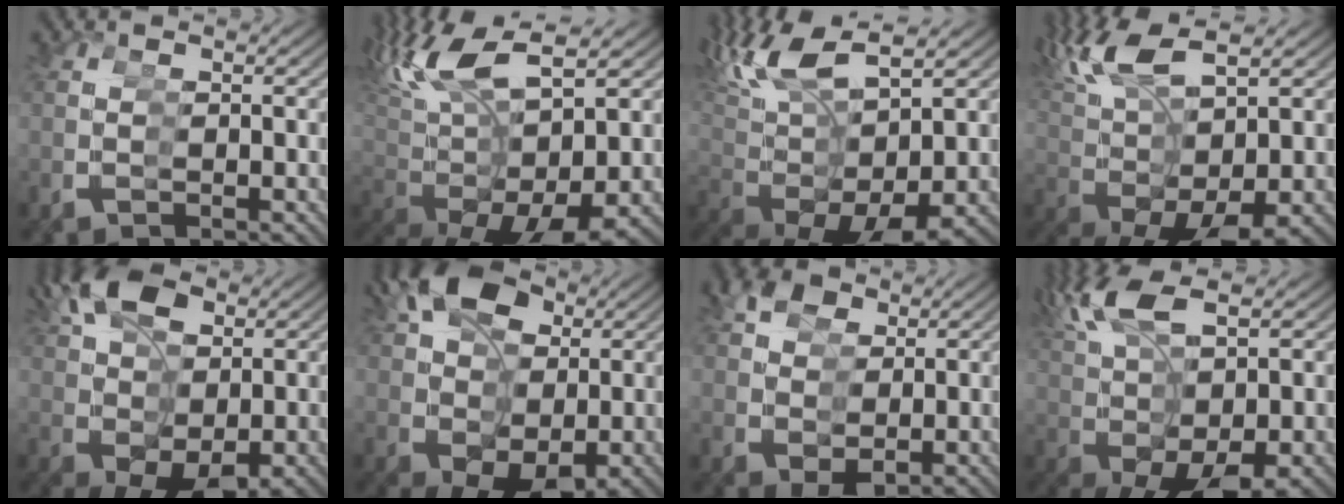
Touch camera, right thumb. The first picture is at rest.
{"total": 15.1, "force": [0.0, 10.3, 11.0], "torque": [-0.230, -0.043, 0.016]}
{"total": 12.3, "force": [0.7, 8.6, 8.8], "torque": [-0.197, -0.041, 0.028]}
{"total": 10.8, "force": [0.9, 7.0, 8.2], "torque": [-0.172, -0.032, 0.031]}
{"total": 11.0, "force": [0.3, 7.5, 8.1], "torque": [-0.136, -0.034, 0.018]}
{"total": 12.9, "force": [0.7, 9.2, 8.9], "torque": [-0.151, -0.041, 0.024]}
{"total": 5.9, "force": [1.2, 4.8, 3.2], "torque": [-0.051, -0.028, 0.031]}
{"total": 9.7, "force": [0.3, 5.8, 7.7], "torque": [-0.159, -0.029, 0.027]}